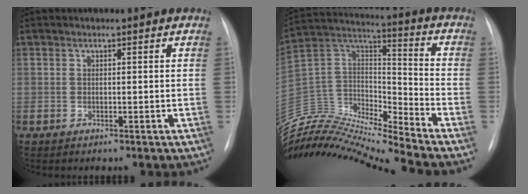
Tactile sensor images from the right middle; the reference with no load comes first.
{"total": 18.9, "force": [-18.4, -1.1, 4.0], "torque": [-0.066, 0.048, -0.331]}